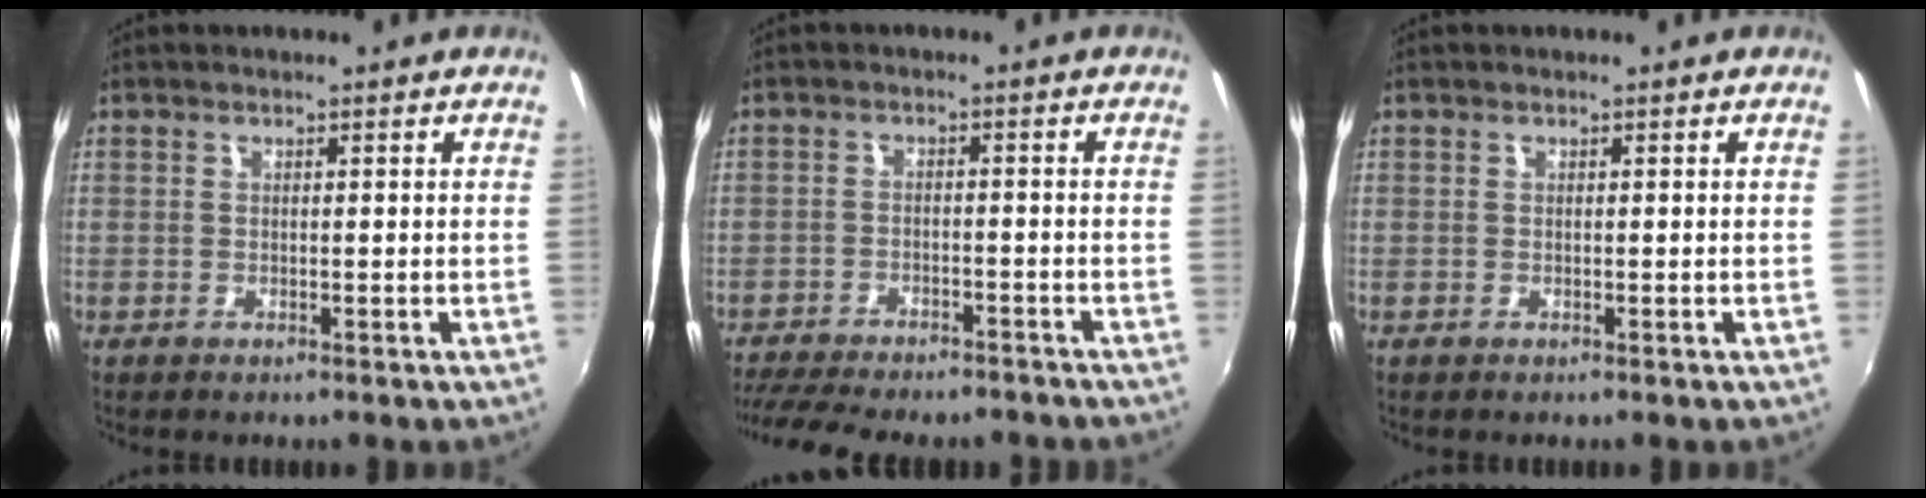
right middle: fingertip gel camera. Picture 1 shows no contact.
{"total": 15.1, "force": [-13.0, 3.7, 6.6], "torque": [-0.144, -0.028, -0.189]}
{"total": 0.0}